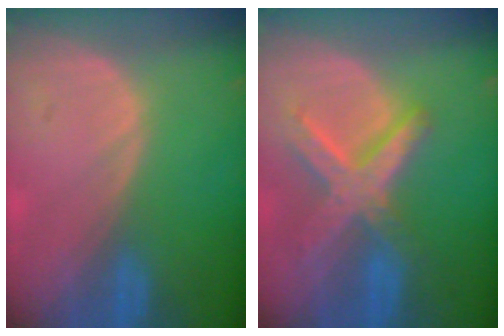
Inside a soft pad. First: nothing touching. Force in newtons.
{"total": 8.3, "press": 7.1, "slide": 4.3}